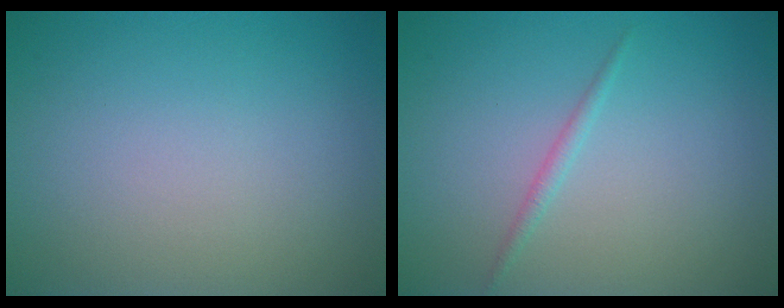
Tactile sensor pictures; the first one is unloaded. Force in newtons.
{"total": 0.9, "press": 0.9, "slide": 0.0}